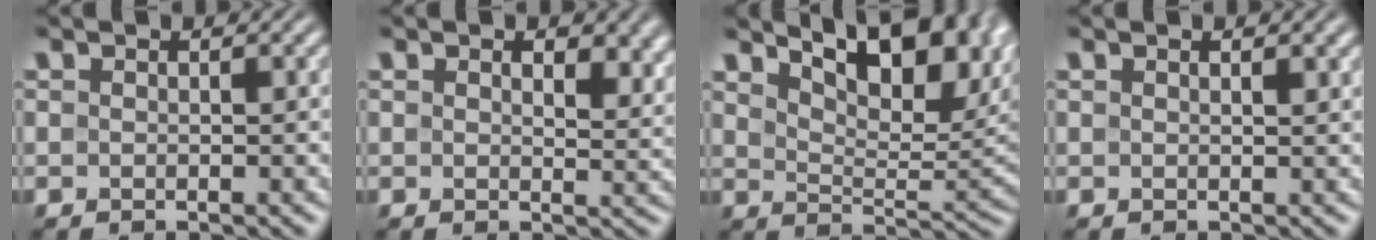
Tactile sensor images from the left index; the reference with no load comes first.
{"total": 4.1, "force": [2.0, 2.2, 2.8], "torque": [-0.039, -0.006, 0.027]}
{"total": 11.3, "force": [5.9, 4.5, 8.6], "torque": [-0.109, 0.015, 0.084]}
{"total": 1.1, "force": [0.7, 0.2, 0.8], "torque": [-0.013, 0.001, 0.012]}